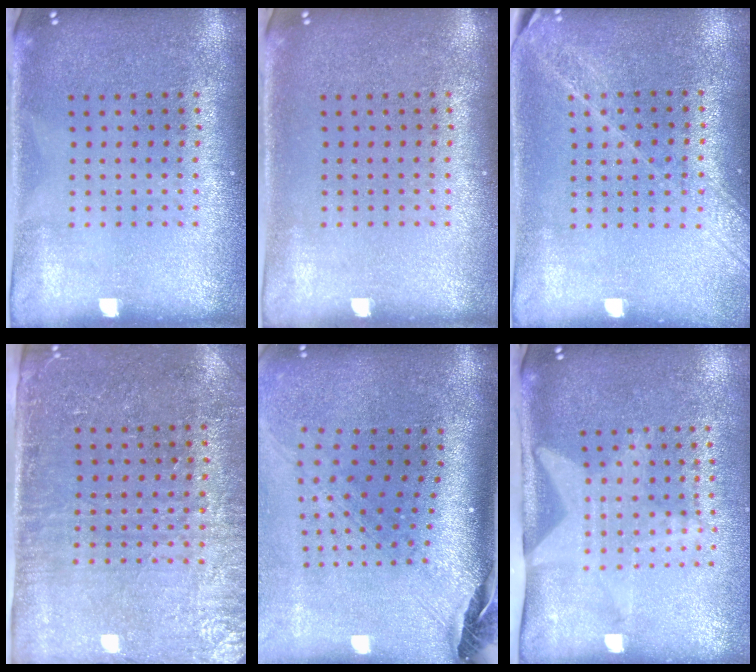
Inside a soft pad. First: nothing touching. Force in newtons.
{"total": 0.0}
{"total": 1.6, "press": 1.5, "slide": 0.7}
{"total": 3.0, "press": 2.7, "slide": 1.3}
{"total": 2.9, "press": 2.0, "slide": 2.0}
{"total": 1.7, "press": 1.5, "slide": 0.7}